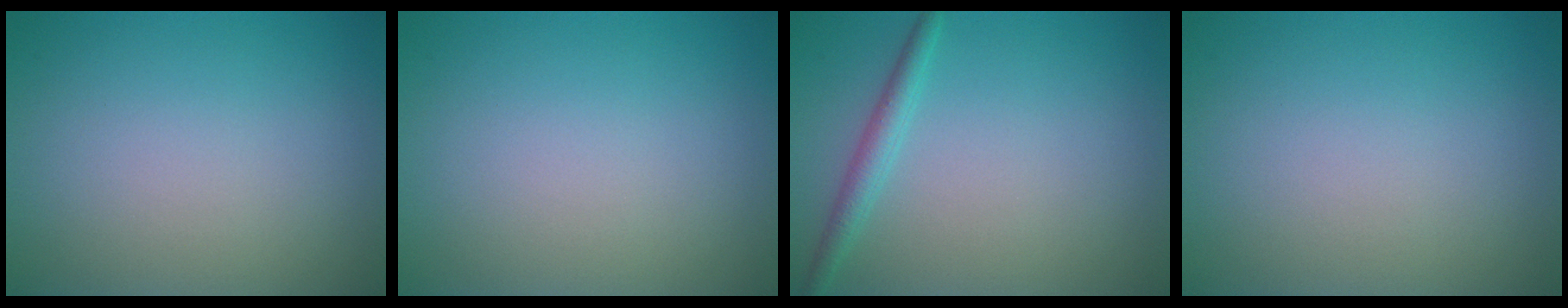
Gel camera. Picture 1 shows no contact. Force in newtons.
{"total": 0.0}
{"total": 2.0, "press": 2.0, "slide": 0.1}
{"total": 0.0}